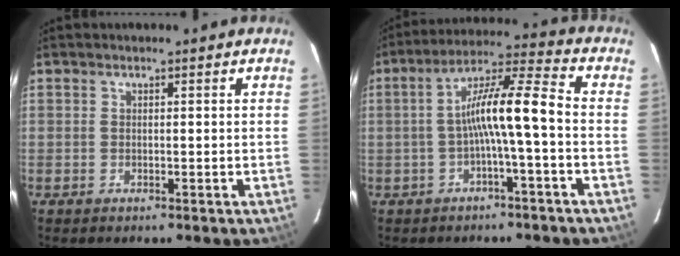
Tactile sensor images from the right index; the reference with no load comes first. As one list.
[{"total": 9.6, "force": [-2.1, 0.3, 9.3], "torque": [-0.182, 0.023, -0.038]}]